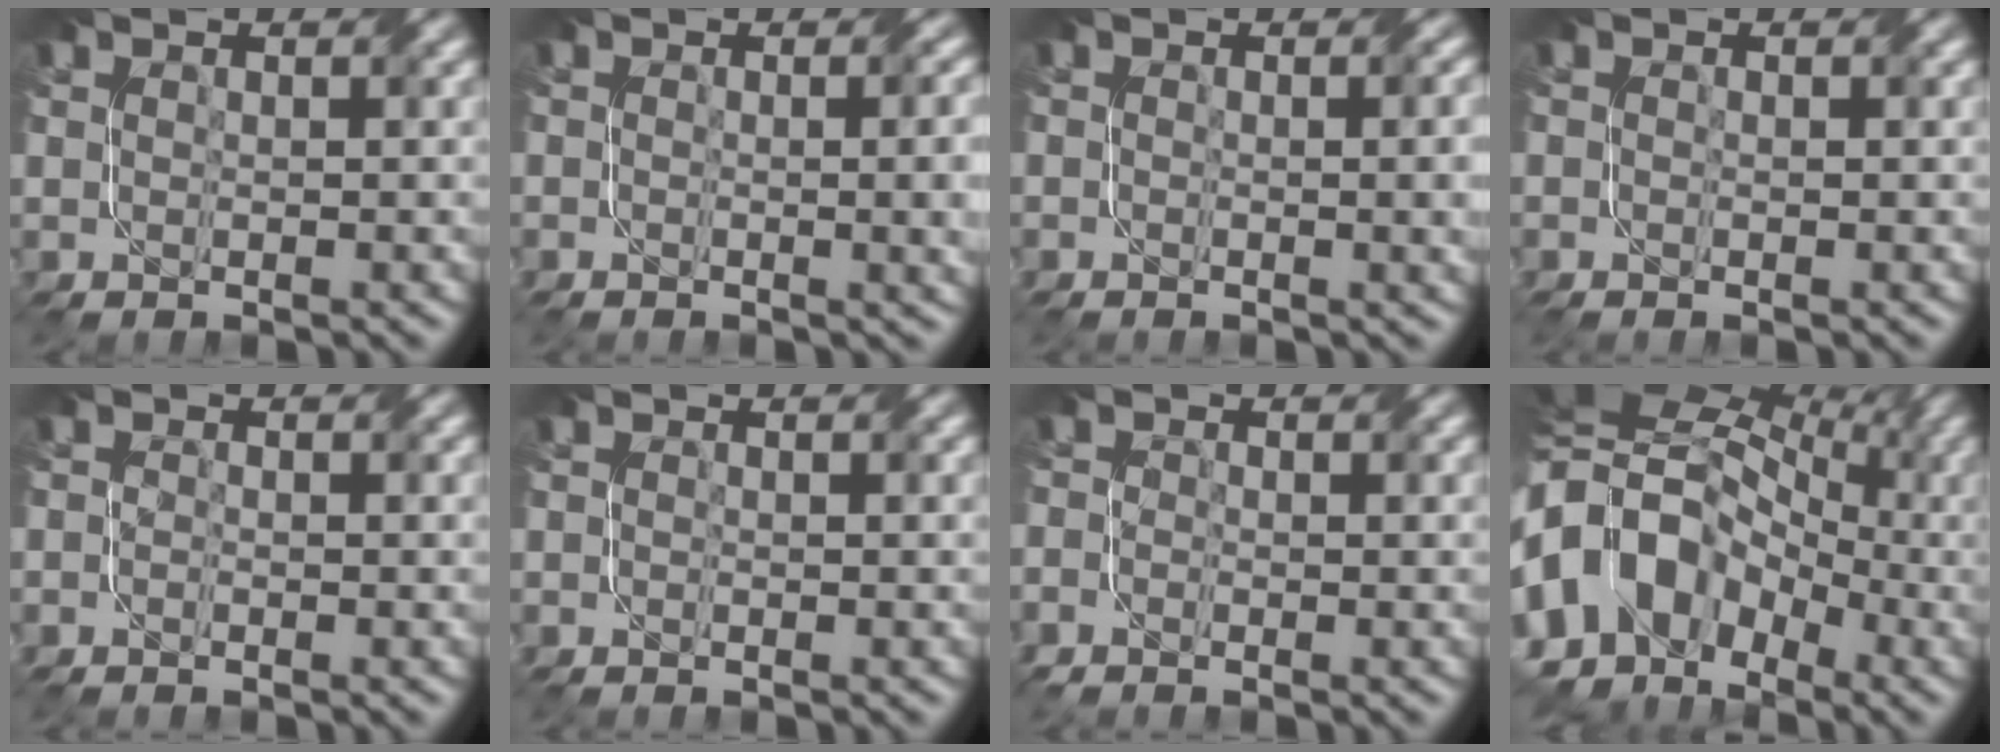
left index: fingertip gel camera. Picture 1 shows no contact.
{"total": 5.0, "force": [-0.5, 2.4, 4.4], "torque": [-0.021, 0.005, -0.010]}
{"total": 3.9, "force": [-0.5, 1.8, 3.4], "torque": [-0.020, 0.003, -0.008]}
{"total": 0.5, "force": [-0.3, 0.3, 0.3], "torque": [-0.008, -0.004, -0.005]}
{"total": 0.9, "force": [-0.7, 0.5, 0.3], "torque": [-0.007, -0.004, -0.015]}
{"total": 0.6, "force": [-0.5, 0.4, 0.2], "torque": [-0.006, -0.005, -0.010]}
{"total": 1.5, "force": [-1.2, 0.8, 0.5], "torque": [-0.016, -0.008, -0.026]}
{"total": 15.1, "force": [-2.9, 11.8, 8.9], "torque": [-0.178, 0.013, -0.063]}